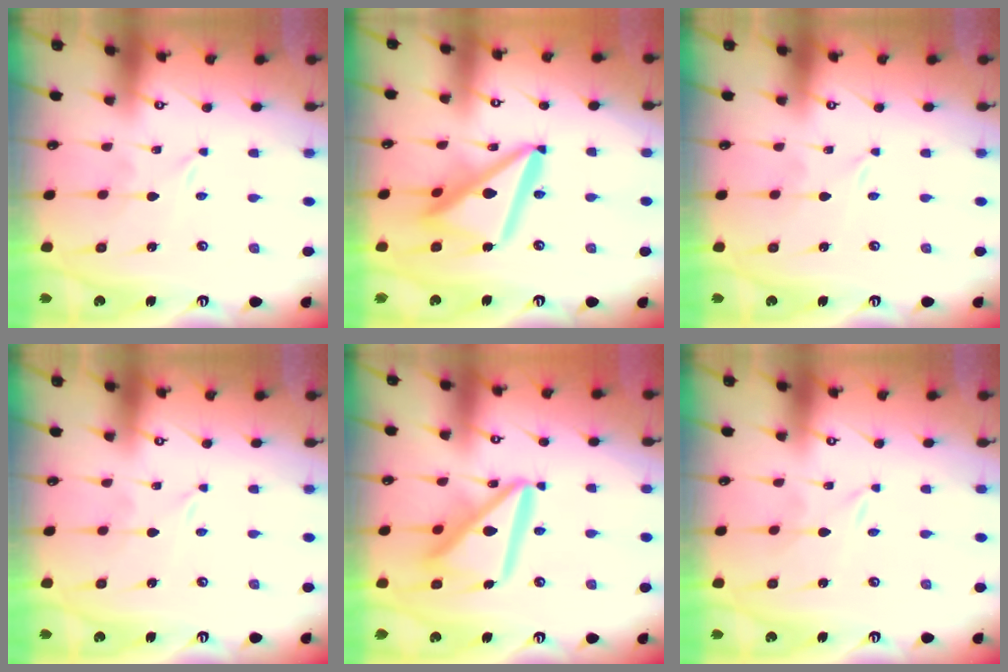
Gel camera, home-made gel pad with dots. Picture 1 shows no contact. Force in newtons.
{"total": 16.8, "press": 16.7, "slide": 1.8}
{"total": 0.0}
{"total": 0.0}
{"total": 16.0, "press": 15.9, "slide": 2.0}
{"total": 0.0}